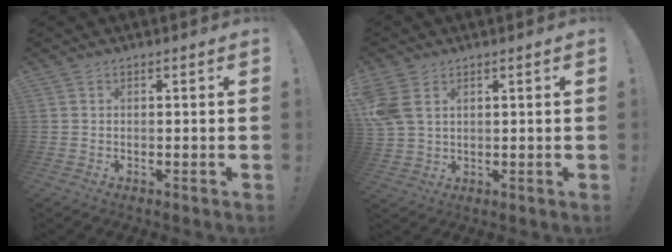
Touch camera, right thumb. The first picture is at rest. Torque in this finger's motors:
{"motor_torque": [1.11, 1.17, 0.74, 0.64, 0.33]}